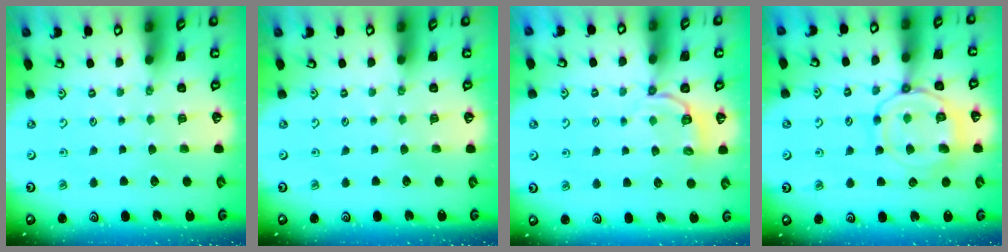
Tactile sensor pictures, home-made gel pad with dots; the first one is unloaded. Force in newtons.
{"total": 0.0}
{"total": 4.9, "press": 4.4, "slide": 2.1}
{"total": 13.6, "press": 13.6, "slide": 1.3}